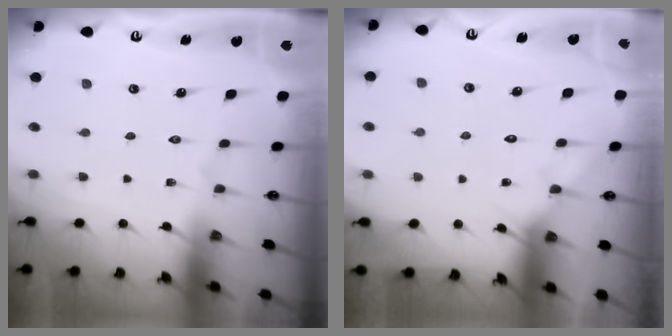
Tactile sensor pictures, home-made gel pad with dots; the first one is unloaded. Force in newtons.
{"total": 2.8, "press": 2.8, "slide": 0.1}